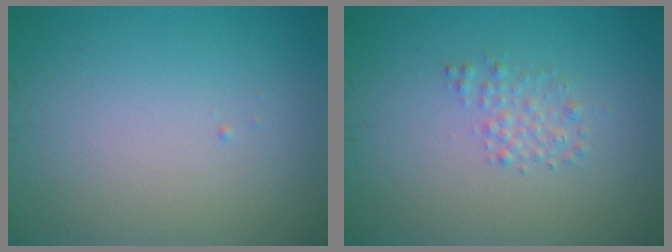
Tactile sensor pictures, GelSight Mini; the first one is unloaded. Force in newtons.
{"total": 1.5, "press": 1.5, "slide": 0.0}